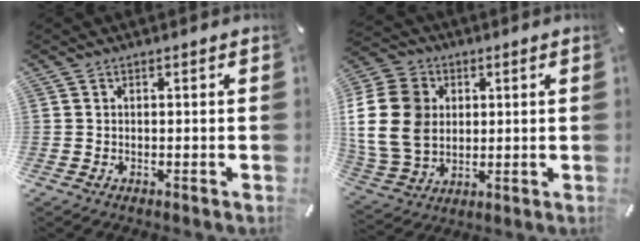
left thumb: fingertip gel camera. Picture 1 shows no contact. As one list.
[{"total": 16.2, "force": [2.3, 13.4, 8.9], "torque": [-0.204, 0.004, 0.040]}]